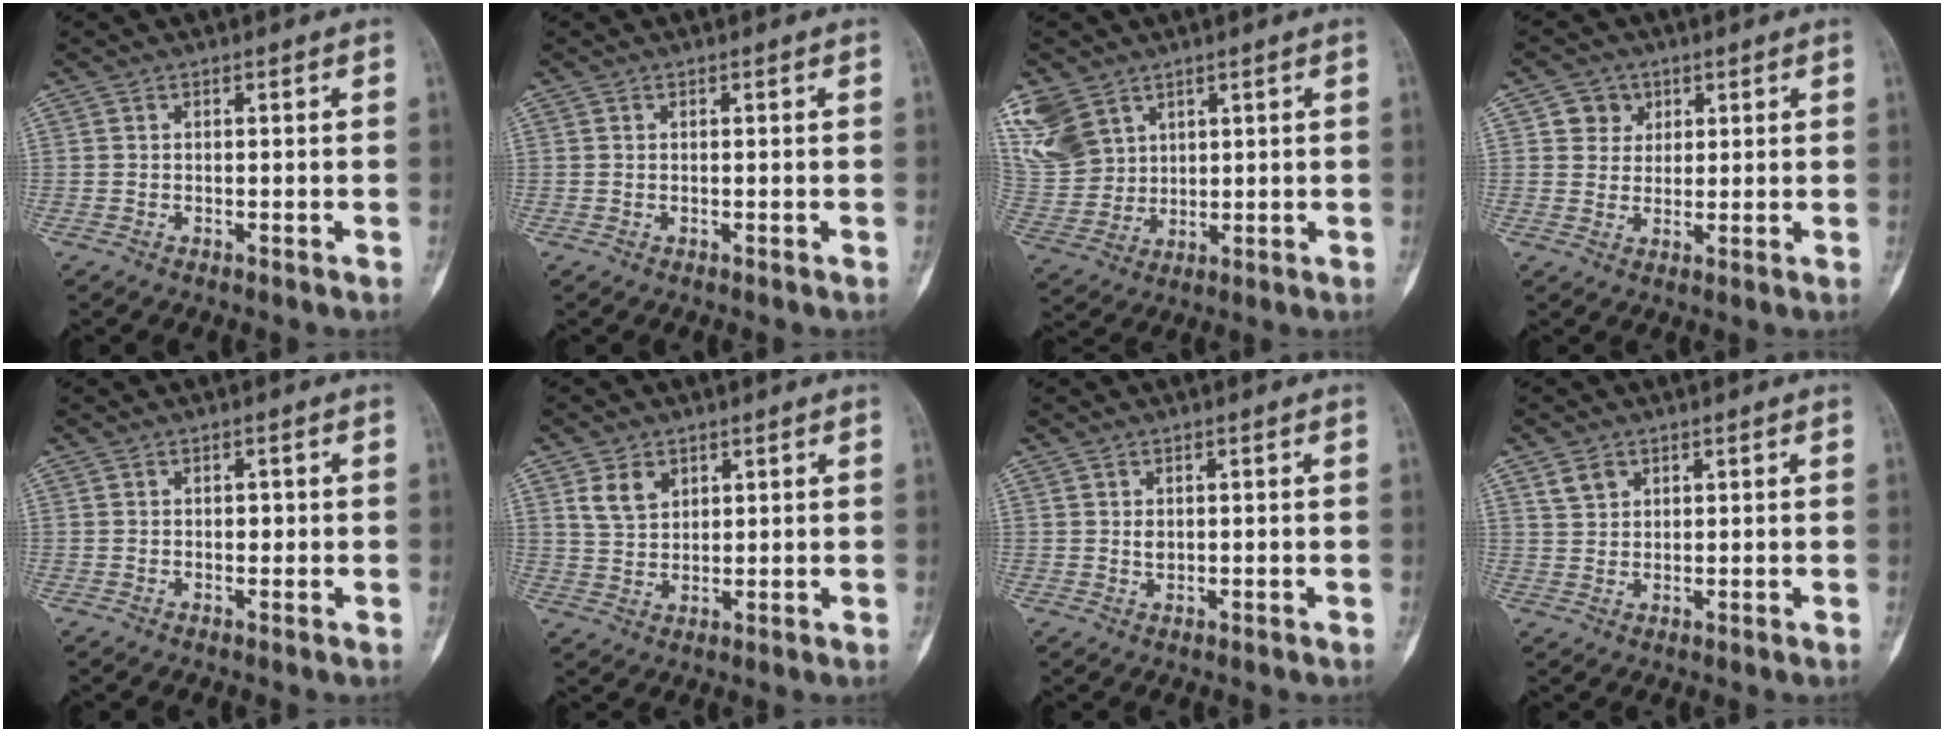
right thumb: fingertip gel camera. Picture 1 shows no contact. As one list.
[{"total": 0.0}, {"total": 12.9, "force": [7.2, 9.2, 5.3], "torque": [-0.107, -0.016, 0.165]}, {"total": 4.6, "force": [1.8, 4.1, 0.8], "torque": [0.012, -0.003, 0.027]}, {"total": 1.2, "force": [0.2, 0.9, 0.8], "torque": [-0.007, 0.002, 0.002]}, {"total": 5.4, "force": [2.7, 3.7, 2.7], "torque": [-0.035, -0.013, 0.057]}, {"total": 1.4, "force": [0.4, 1.0, 1.0], "torque": [-0.014, -0.003, 0.011]}, {"total": 3.3, "force": [1.9, 2.4, 1.2], "torque": [-0.011, -0.008, 0.041]}]